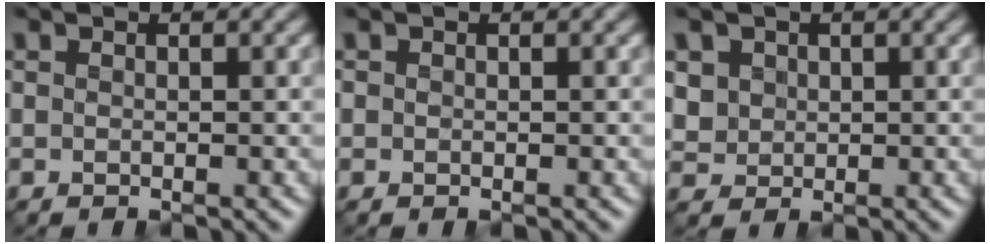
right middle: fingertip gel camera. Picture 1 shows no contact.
{"total": 0.0}
{"total": 2.8, "force": [1.0, 2.5, 0.9], "torque": [-0.041, 0.000, 0.035]}